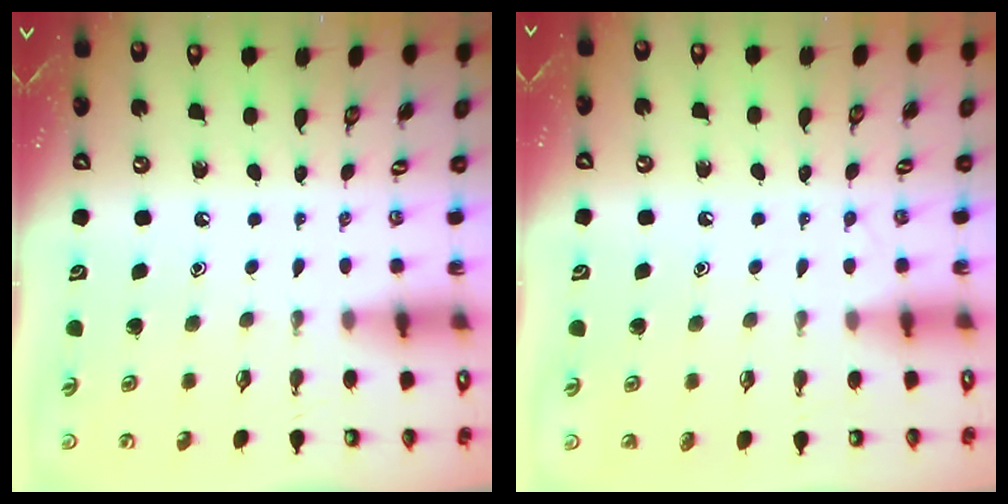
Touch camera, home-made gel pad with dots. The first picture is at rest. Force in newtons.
{"total": 6.1, "press": 6.1, "slide": 0.6}